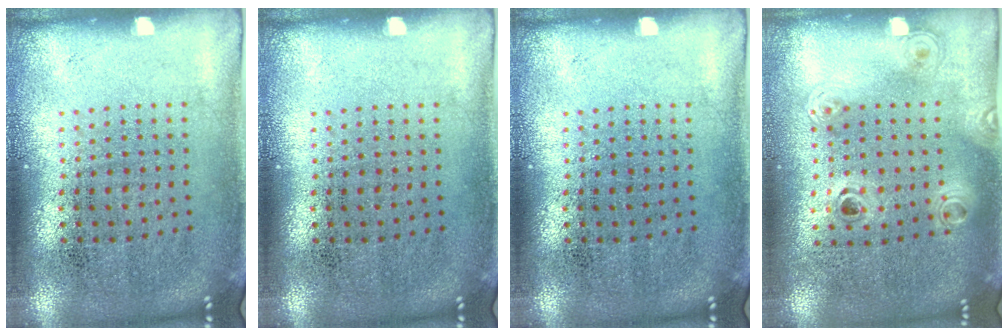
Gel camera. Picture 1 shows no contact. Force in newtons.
{"total": 0.0}
{"total": 0.0}
{"total": 1.2, "press": 1.0, "slide": 0.7}